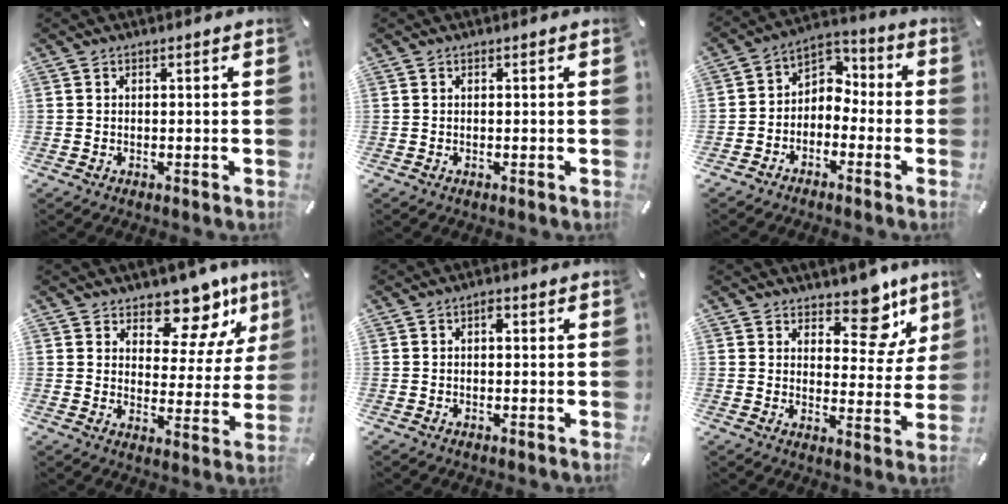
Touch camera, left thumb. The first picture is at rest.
{"total": 0.0}
{"total": 5.5, "force": [-2.1, 5.0, 1.0], "torque": [-0.021, 0.017, -0.040]}
{"total": 12.0, "force": [9.3, 6.1, 4.5], "torque": [-0.062, -0.081, 0.165]}
{"total": 1.3, "force": [0.0, 0.8, 1.1], "torque": [-0.022, 0.008, -0.003]}
{"total": 11.5, "force": [8.0, 5.9, 5.7], "torque": [-0.052, -0.066, 0.136]}